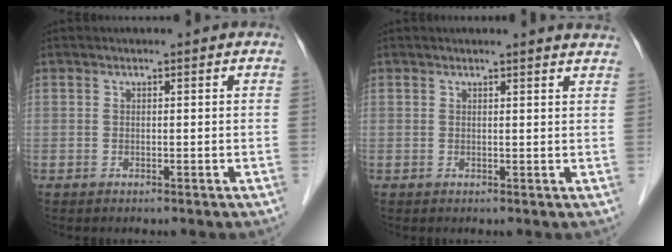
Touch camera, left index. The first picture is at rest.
{"total": 4.2, "force": [4.1, -0.2, 1.1], "torque": [-0.015, -0.006, 0.028]}